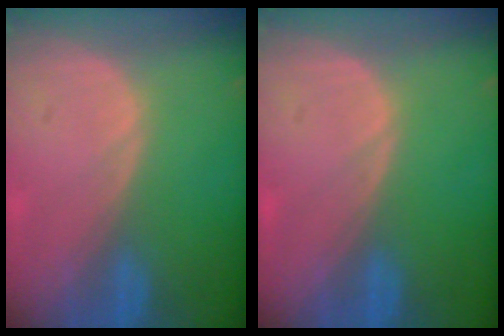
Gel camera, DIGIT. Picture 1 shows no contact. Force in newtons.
{"total": 0.0}